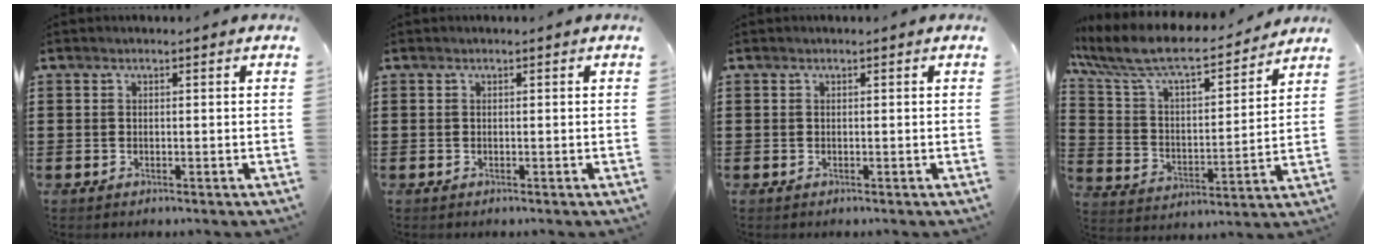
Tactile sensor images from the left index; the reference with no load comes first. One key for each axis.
{"total": 0.0}
{"total": 0.0}
{"total": 9.5, "fx": 8.0, "fy": 1.8, "fz": 4.7, "tx": -0.126, "ty": -0.049, "tz": 0.134}